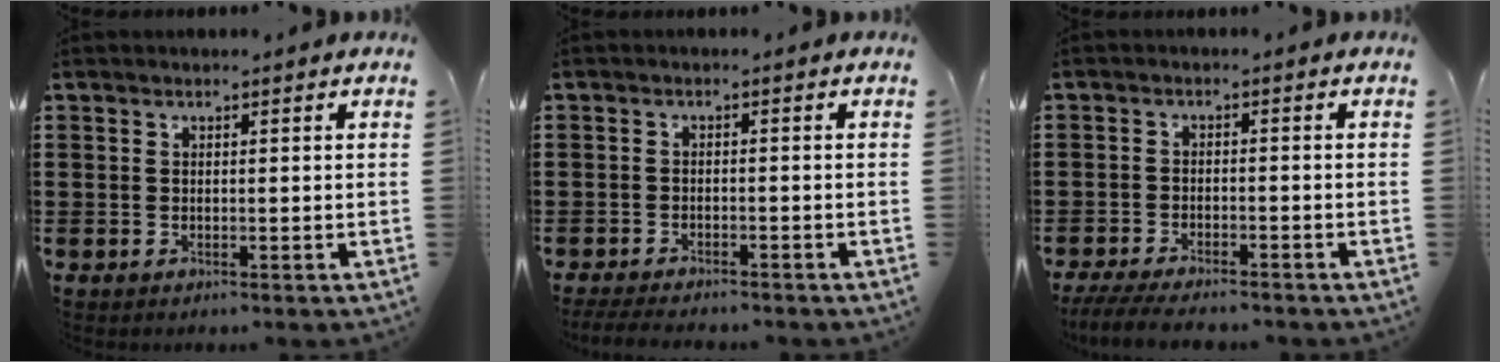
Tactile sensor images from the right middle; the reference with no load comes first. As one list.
[{"total": 2.3, "force": [-2.3, 0.2, 0.5], "torque": [-0.017, -0.003, -0.049]}, {"total": 3.9, "force": [-3.7, 0.2, 1.2], "torque": [-0.034, -0.008, -0.077]}]